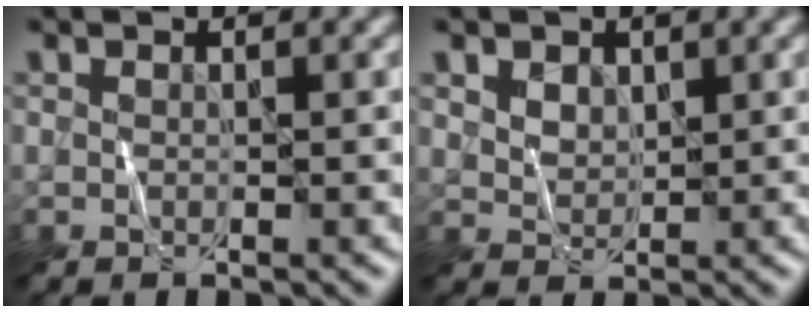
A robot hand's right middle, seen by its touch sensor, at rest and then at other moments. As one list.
[{"total": 2.4, "force": [1.6, 1.5, 0.9], "torque": [-0.023, 0.000, 0.033]}]